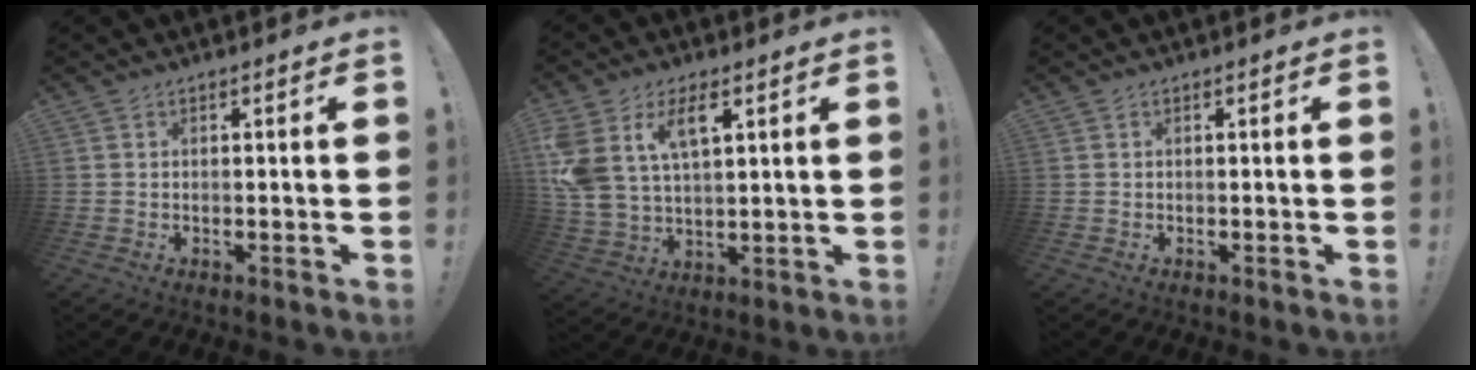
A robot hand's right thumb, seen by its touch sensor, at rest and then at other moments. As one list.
[{"total": 11.6, "force": [5.9, 6.5, 7.6], "torque": [-0.167, -0.021, 0.109]}, {"total": 0.0}]